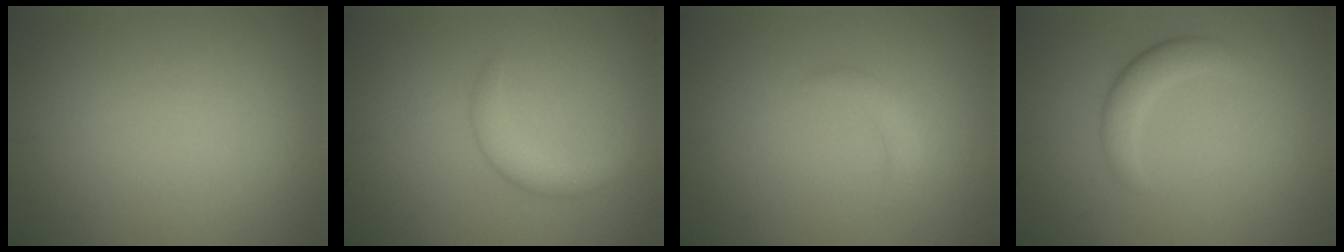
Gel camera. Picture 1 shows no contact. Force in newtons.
{"total": 2.4, "press": 2.4, "slide": 0.0}
{"total": 1.4, "press": 1.4, "slide": 0.0}
{"total": 2.5, "press": 2.5, "slide": 0.2}